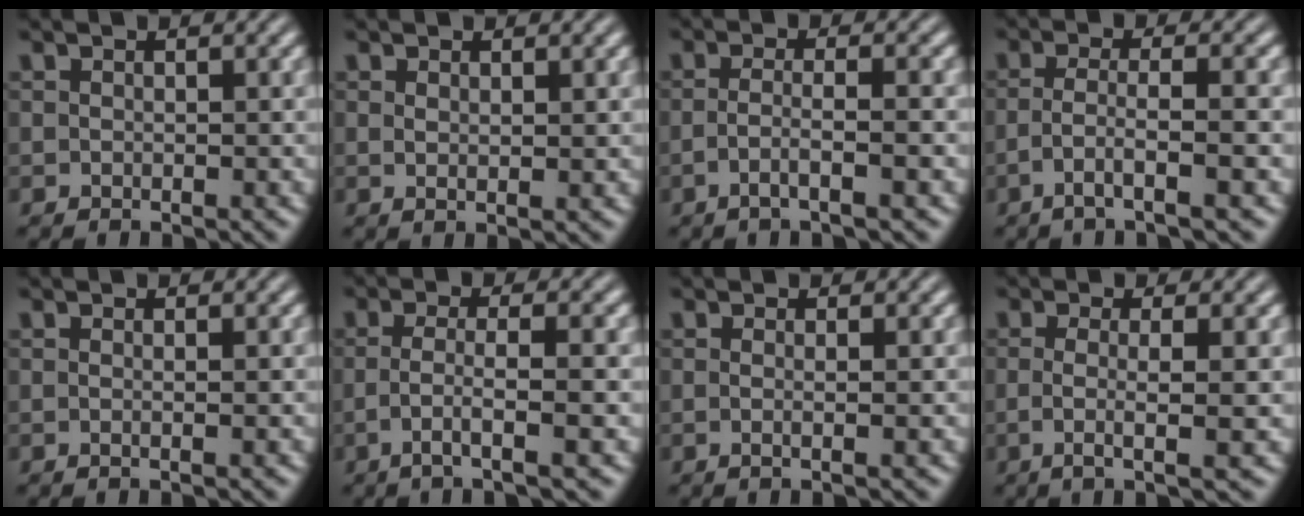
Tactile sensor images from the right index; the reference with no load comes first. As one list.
[{"total": 1.3, "force": [0.7, -0.9, 0.5], "torque": [0.000, -0.007, 0.019]}, {"total": 2.6, "force": [-1.4, -0.8, 2.0], "torque": [-0.040, -0.012, -0.018]}, {"total": 3.5, "force": [-2.0, -0.6, 2.8], "torque": [-0.054, -0.018, -0.024]}, {"total": 0.7, "force": [-0.2, -0.3, 0.6], "torque": [-0.014, -0.005, -0.003]}, {"total": 3.4, "force": [-1.3, -0.6, 3.0], "torque": [-0.060, -0.016, -0.014]}, {"total": 1.3, "force": [-0.3, -0.9, 1.0], "torque": [-0.022, -0.008, -0.001]}, {"total": 3.3, "force": [-0.4, -0.8, 3.1], "torque": [-0.055, -0.013, 0.000]}]